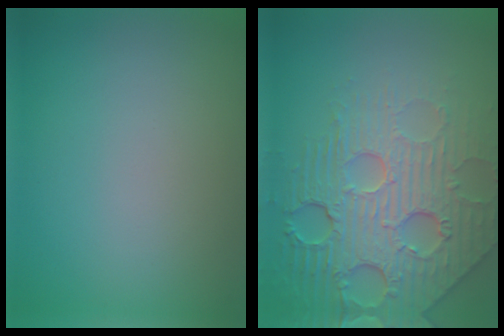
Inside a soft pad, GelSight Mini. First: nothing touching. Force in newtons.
{"total": 8.2, "press": 5.8, "slide": 5.9}